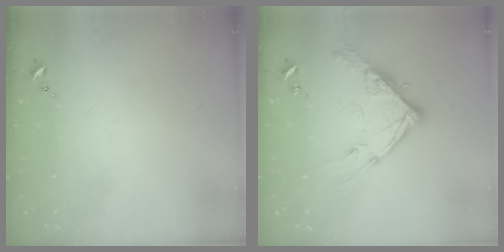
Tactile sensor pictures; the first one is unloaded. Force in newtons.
{"total": 13.3, "press": 13.2, "slide": 1.2}